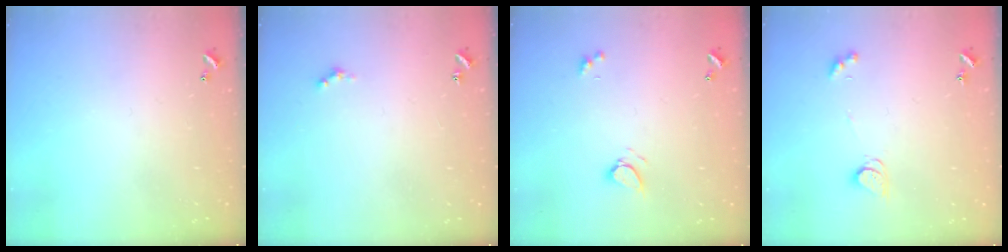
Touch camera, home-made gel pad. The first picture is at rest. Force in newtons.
{"total": 1.4, "press": 1.3, "slide": 0.4}
{"total": 2.6, "press": 2.5, "slide": 0.5}
{"total": 2.5, "press": 2.5, "slide": 0.4}